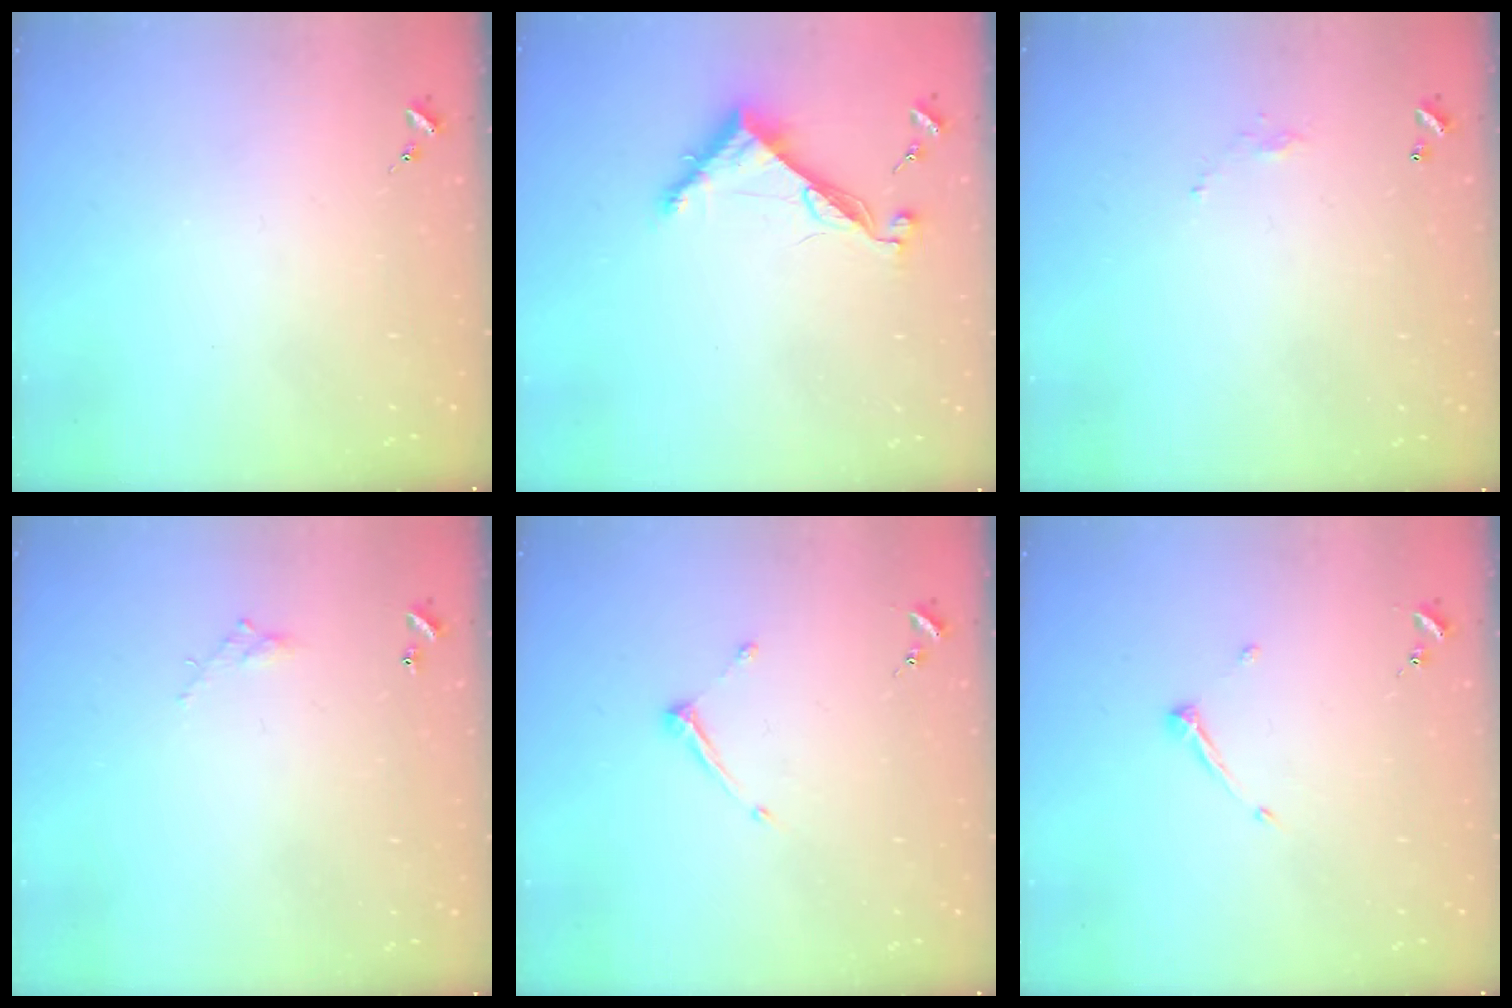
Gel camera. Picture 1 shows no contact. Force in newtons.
{"total": 8.2, "press": 8.2, "slide": 0.2}
{"total": 3.7, "press": 3.7, "slide": 0.1}
{"total": 3.8, "press": 3.8, "slide": 0.2}
{"total": 6.6, "press": 6.6, "slide": 0.3}
{"total": 5.8, "press": 5.8, "slide": 0.7}